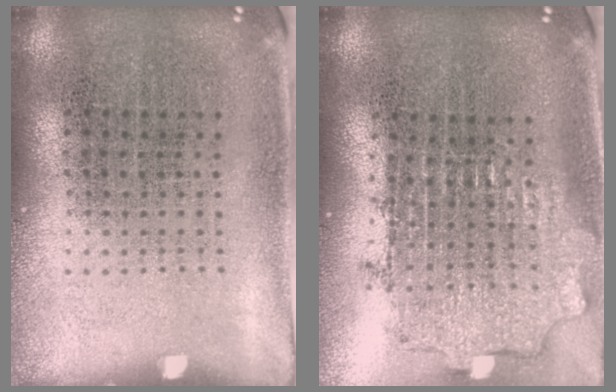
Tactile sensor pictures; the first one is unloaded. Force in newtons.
{"total": 1.9, "press": 1.4, "slide": 1.3}